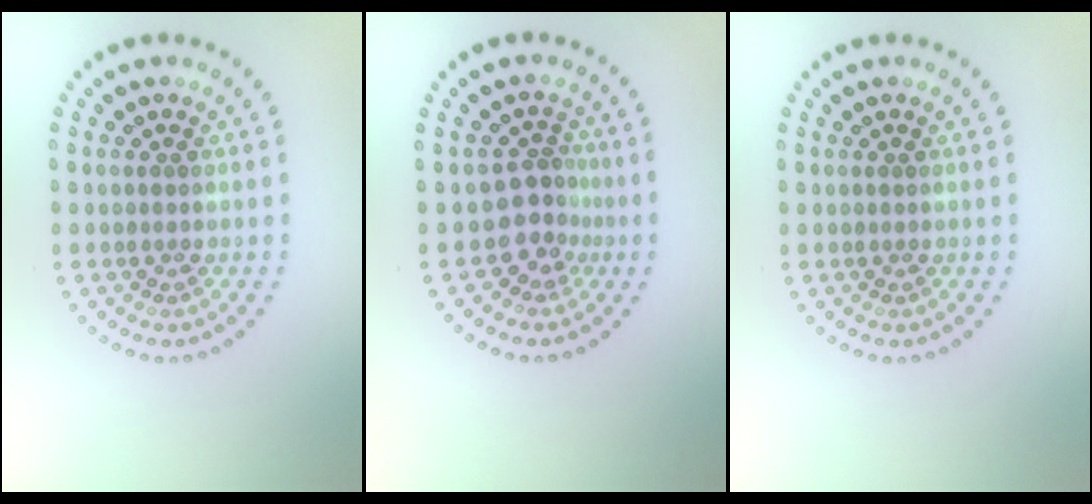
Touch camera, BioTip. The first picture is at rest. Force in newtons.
{"total": 2.7, "press": 1.9, "slide": 2.0}
{"total": 0.0}